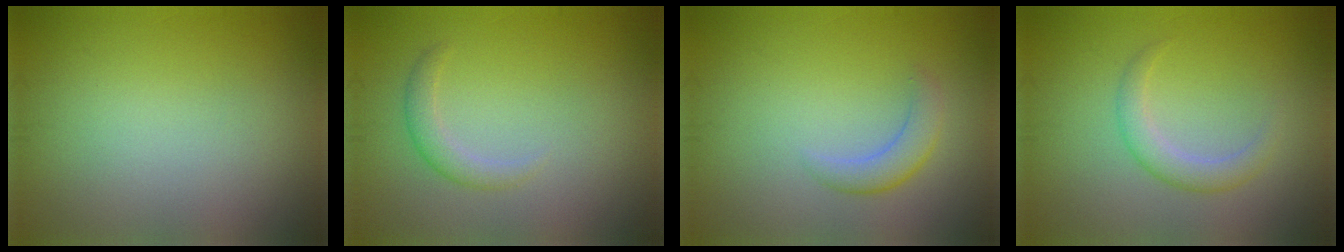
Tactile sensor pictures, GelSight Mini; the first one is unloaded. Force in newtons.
{"total": 1.6, "press": 1.6, "slide": 0.1}
{"total": 2.1, "press": 2.1, "slide": 0.1}
{"total": 2.3, "press": 2.3, "slide": 0.2}